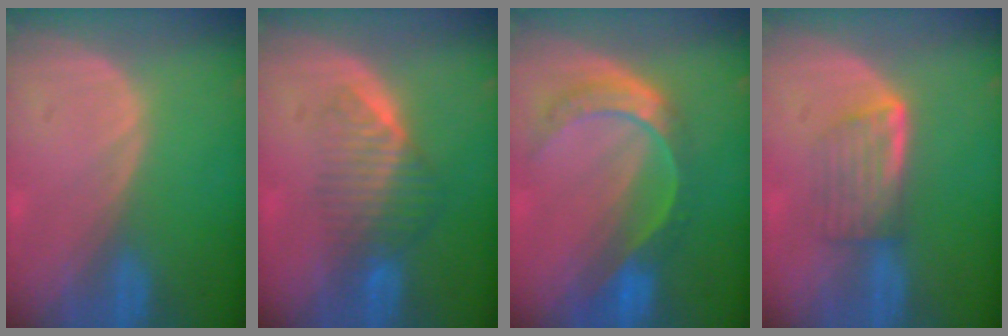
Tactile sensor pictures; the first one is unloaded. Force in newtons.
{"total": 6.5, "press": 5.5, "slide": 3.4}
{"total": 8.1, "press": 6.8, "slide": 4.4}
{"total": 5.8, "press": 5.0, "slide": 2.9}